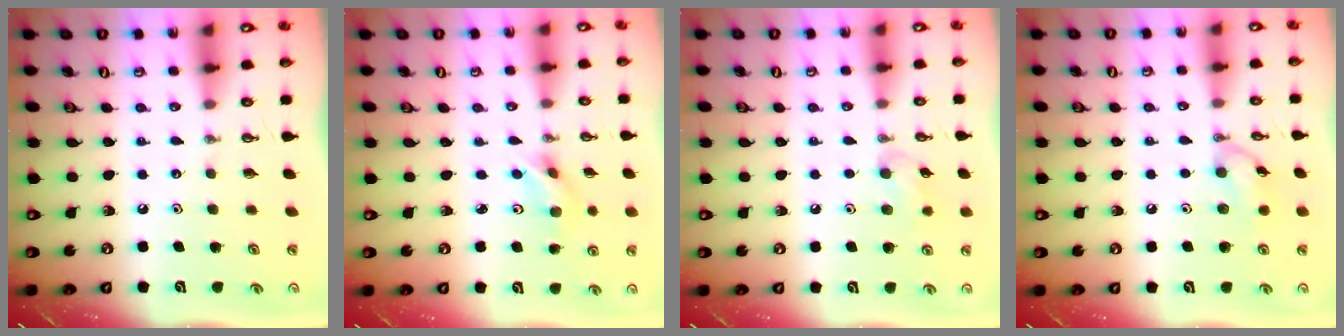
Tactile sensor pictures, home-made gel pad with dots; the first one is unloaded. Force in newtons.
{"total": 4.4, "press": 3.8, "slide": 2.2}
{"total": 9.6, "press": 9.1, "slide": 3.3}
{"total": 8.4, "press": 8.4, "slide": 0.4}